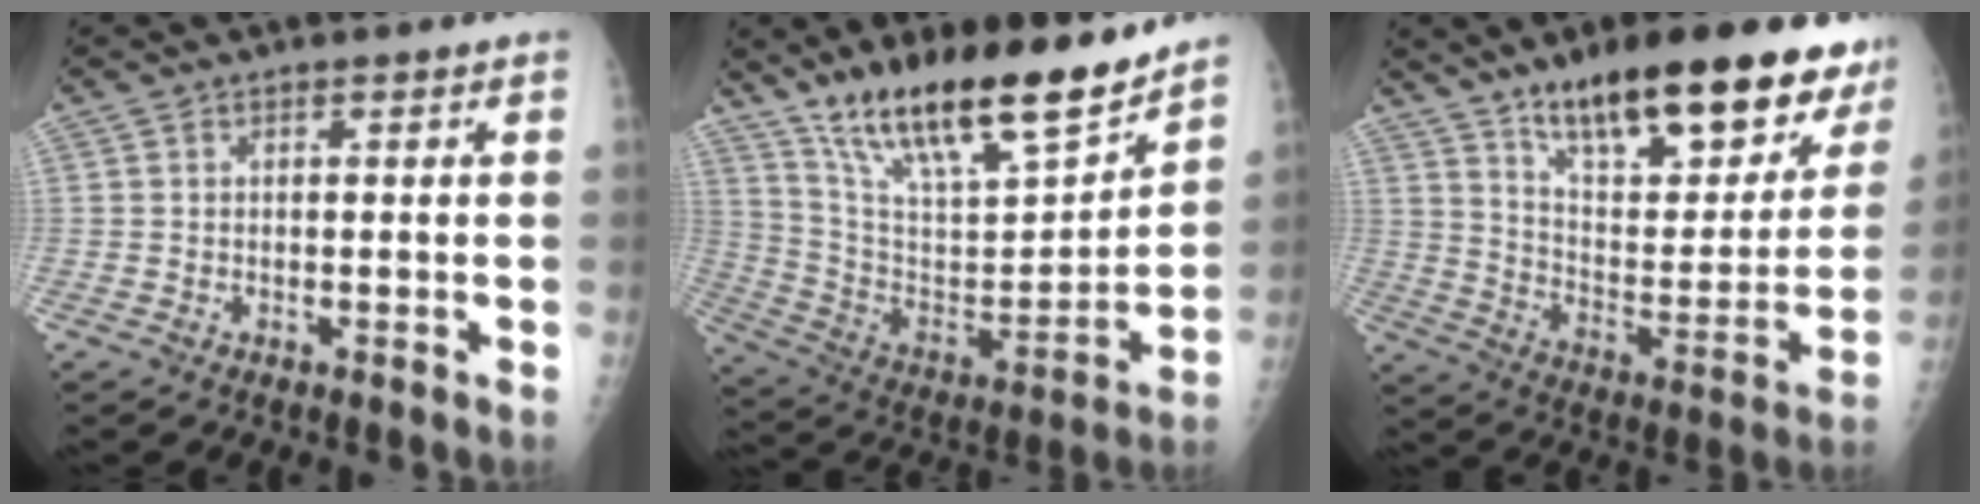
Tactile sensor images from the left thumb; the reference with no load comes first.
{"total": 22.2, "force": [17.0, 5.5, 13.1], "torque": [-0.195, -0.085, 0.302]}
{"total": 25.6, "force": [17.7, 8.7, 16.4], "torque": [-0.189, -0.070, 0.272]}